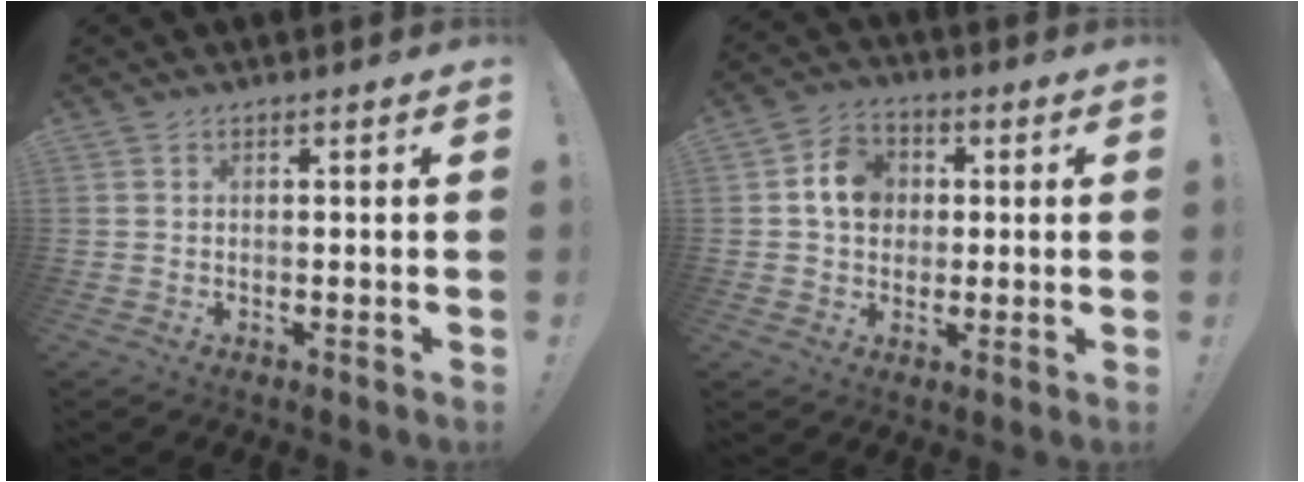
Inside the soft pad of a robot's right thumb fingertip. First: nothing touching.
{"total": 9.7, "force": [1.6, 8.2, 4.9], "torque": [-0.074, 0.011, 0.035]}